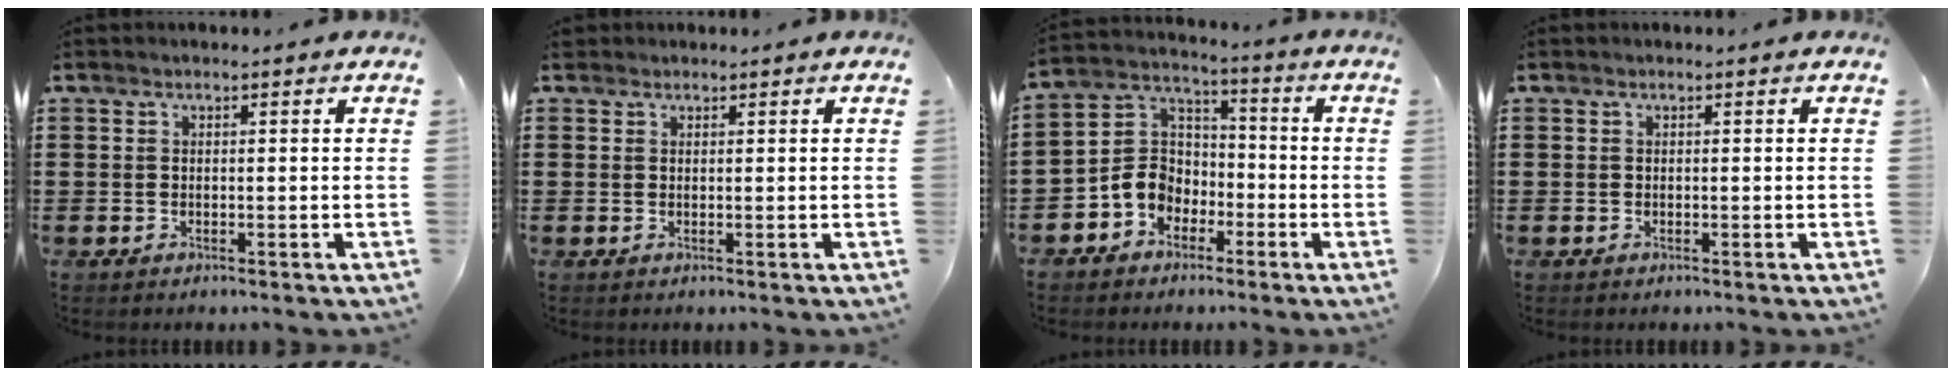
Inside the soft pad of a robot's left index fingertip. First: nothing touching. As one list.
[{"total": 0.7, "force": [0.6, 0.5, 0.1], "torque": [-0.005, 0.003, 0.012]}, {"total": 7.0, "force": [-3.3, 5.8, 2.3], "torque": [-0.078, 0.013, -0.072]}, {"total": 0.0}]